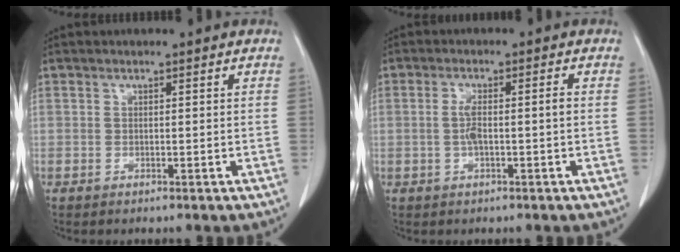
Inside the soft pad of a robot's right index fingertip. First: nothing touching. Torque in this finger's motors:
{"motor_torque": [0.24, 0.18, 0.07, 0.05]}